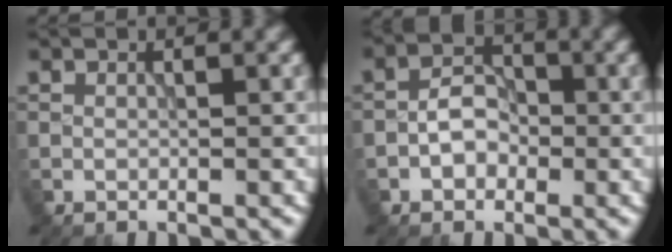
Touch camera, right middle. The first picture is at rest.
{"total": 2.9, "force": [-0.9, 2.1, 1.8], "torque": [-0.029, 0.007, -0.022]}